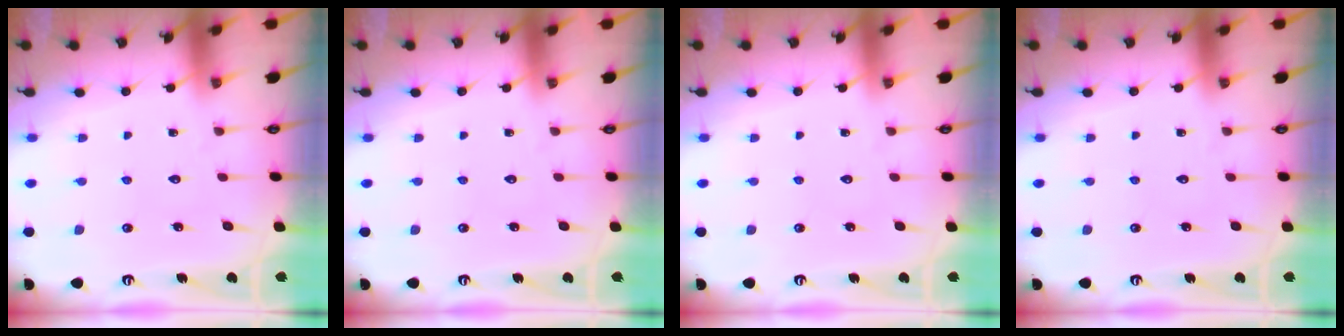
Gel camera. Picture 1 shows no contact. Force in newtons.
{"total": 0.0}
{"total": 0.0}
{"total": 0.0}